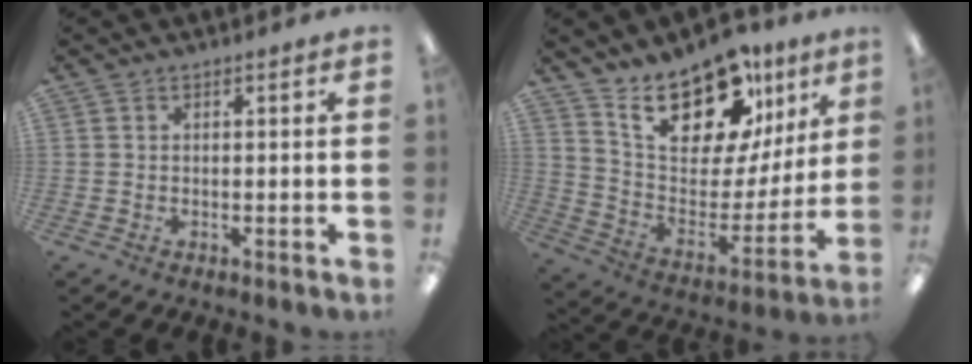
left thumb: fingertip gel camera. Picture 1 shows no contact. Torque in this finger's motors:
{"motor_torque": [0.77, 0.92, 1.32, -1.48, 0.16]}